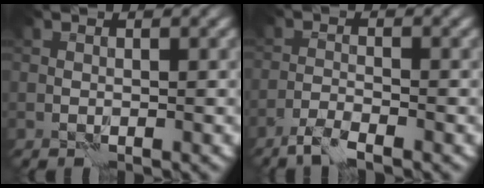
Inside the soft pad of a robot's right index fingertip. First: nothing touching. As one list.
[{"total": 2.6, "force": [-2.1, 0.4, 1.4], "torque": [-0.025, 0.001, -0.048]}]